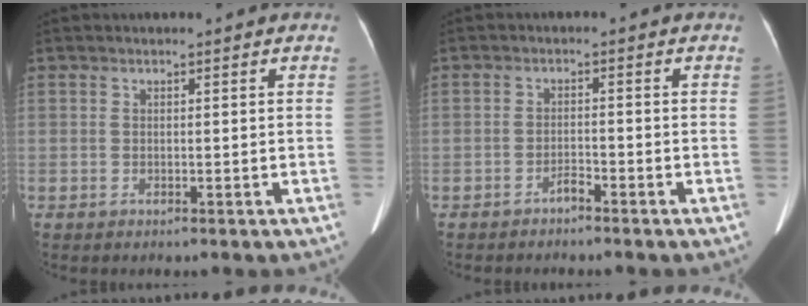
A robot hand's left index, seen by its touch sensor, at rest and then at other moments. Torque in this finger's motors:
{"motor_torque": [0.16, 0.15, 0.00, 0.02]}